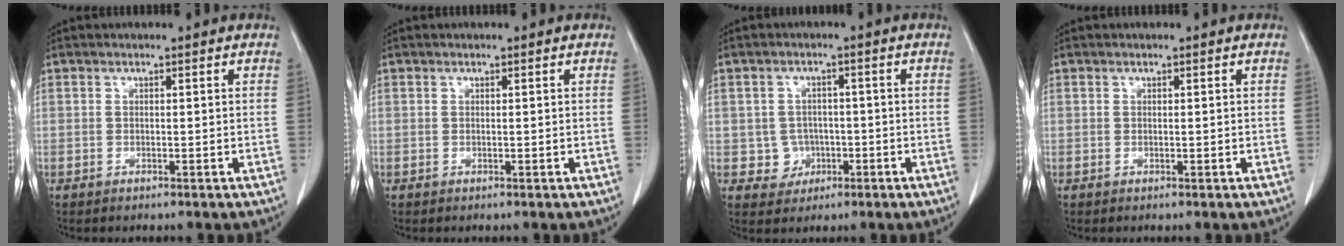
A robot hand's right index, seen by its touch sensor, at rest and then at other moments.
{"total": 0.0}
{"total": 4.1, "force": [-0.7, 4.0, 0.1], "torque": [0.013, 0.014, -0.001]}
{"total": 0.0}